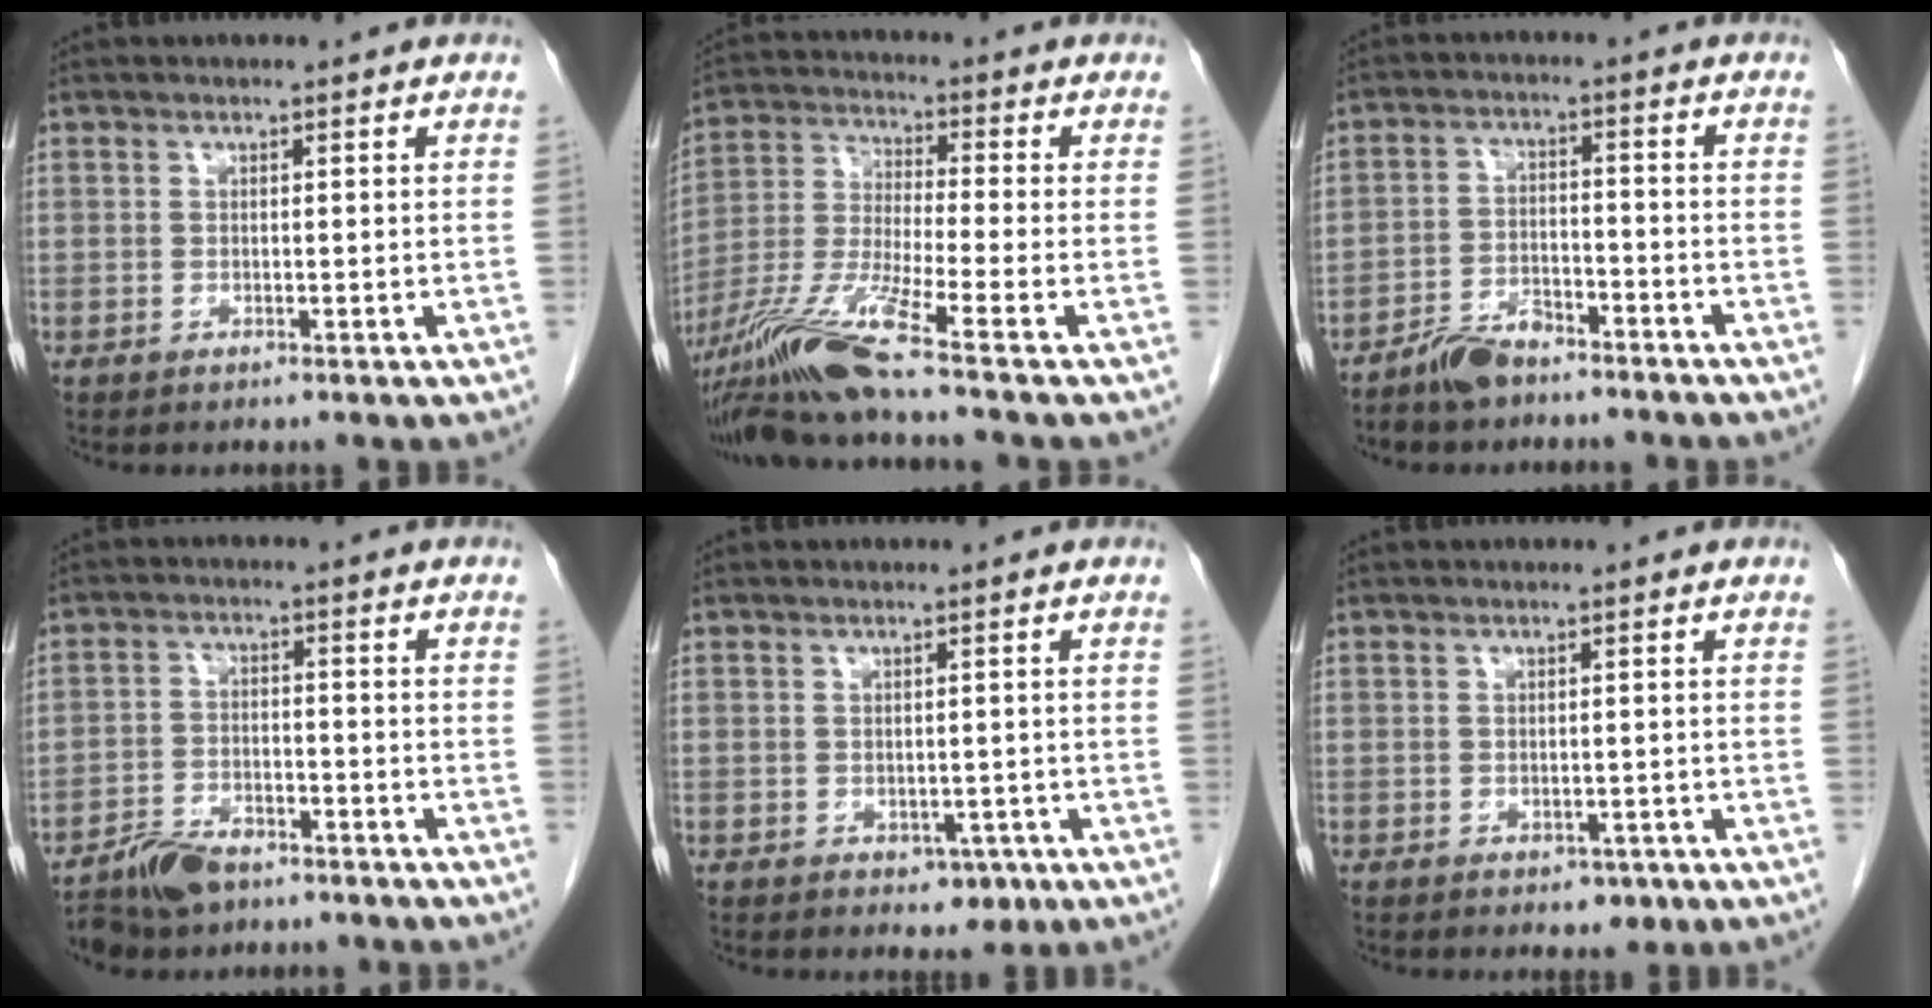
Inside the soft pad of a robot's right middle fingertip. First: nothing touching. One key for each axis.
{"total": 12.9, "fx": -9.2, "fy": -1.8, "fz": 8.9, "tx": -0.186, "ty": -0.025, "tz": -0.174}
{"total": 5.5, "fx": -4.8, "fy": 1.9, "fz": 1.8, "tx": -0.040, "ty": -0.003, "tz": -0.085}
{"total": 7.8, "fx": -6.4, "fy": 3.3, "fz": 2.9, "tx": -0.057, "ty": -0.006, "tz": -0.111}
{"total": 2.6, "fx": -1.1, "fy": 1.9, "fz": 1.4, "tx": -0.011, "ty": 0.003, "tz": -0.005}
{"total": 1.8, "fx": -1.0, "fy": 1.3, "fz": 0.8, "tx": -0.006, "ty": 0.003, "tz": -0.005}